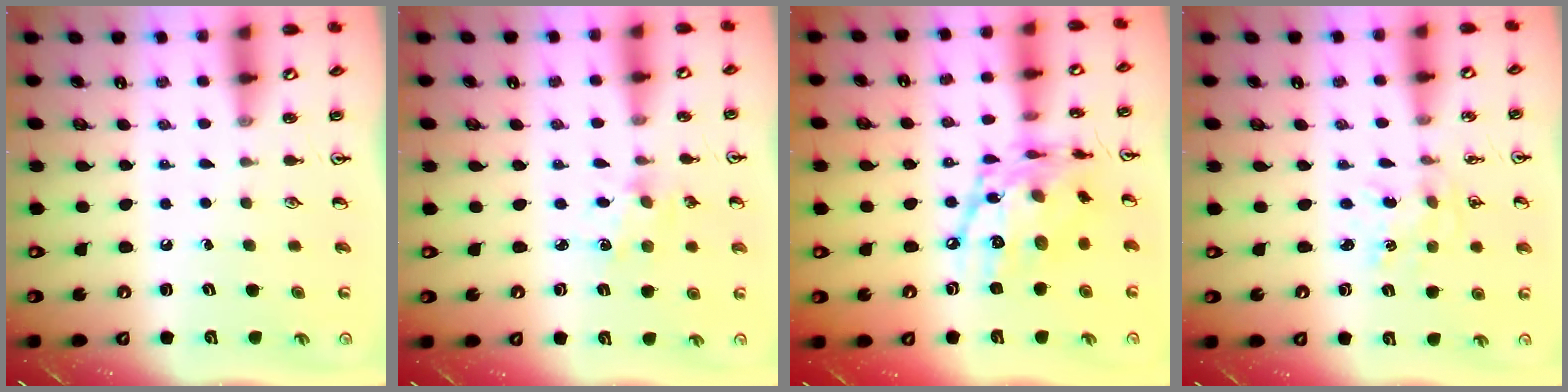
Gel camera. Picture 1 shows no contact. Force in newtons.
{"total": 2.7, "press": 2.6, "slide": 0.3}
{"total": 18.5, "press": 18.4, "slide": 1.7}
{"total": 1.5, "press": 1.4, "slide": 0.4}